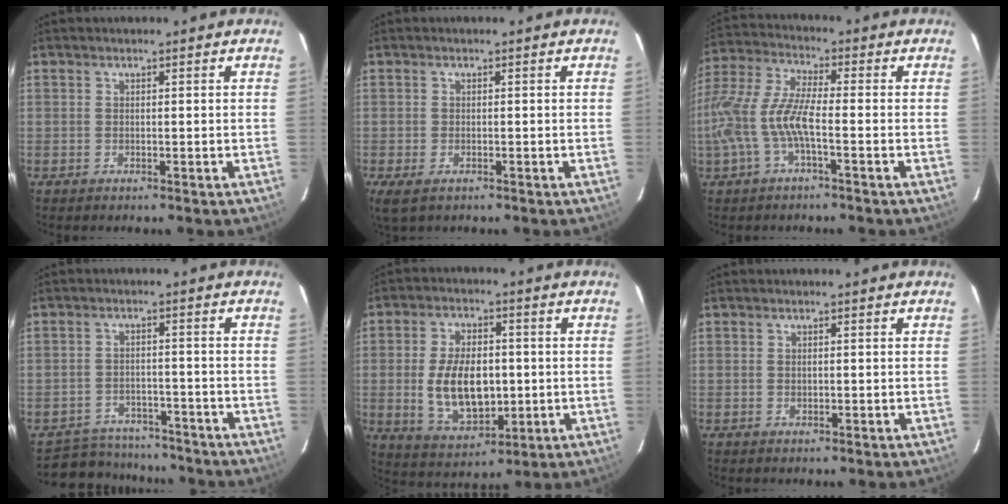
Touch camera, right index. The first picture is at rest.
{"total": 3.9, "force": [-2.2, 1.9, 2.6], "torque": [-0.052, -0.018, -0.036]}
{"total": 12.8, "force": [-3.5, 3.1, 11.8], "torque": [-0.254, -0.001, -0.071]}
{"total": 10.9, "force": [-9.6, 4.7, 2.0], "torque": [-0.059, 0.018, -0.130]}
{"total": 12.9, "force": [-0.8, 7.4, 10.6], "torque": [-0.206, -0.002, 0.004]}
{"total": 0.7, "force": [0.1, 0.5, 0.4], "torque": [-0.004, 0.000, 0.004]}